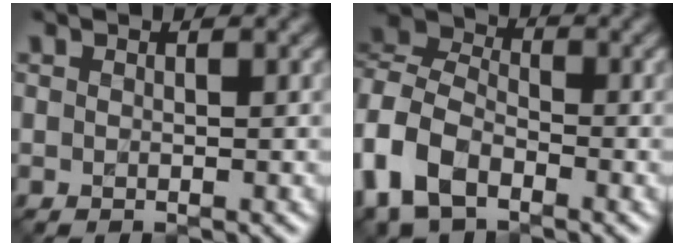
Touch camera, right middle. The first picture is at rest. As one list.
[{"total": 8.5, "force": [-4.5, 5.4, 4.9], "torque": [-0.116, -0.008, -0.106]}]